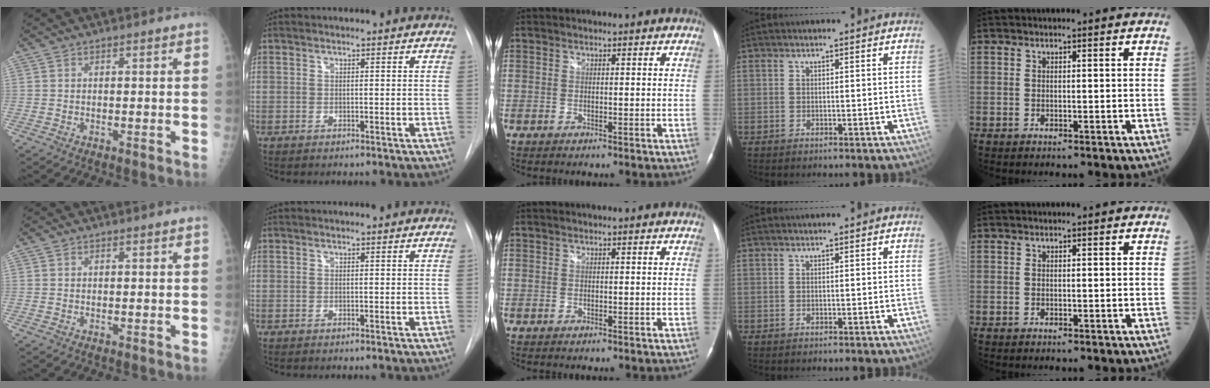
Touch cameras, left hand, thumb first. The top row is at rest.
{}